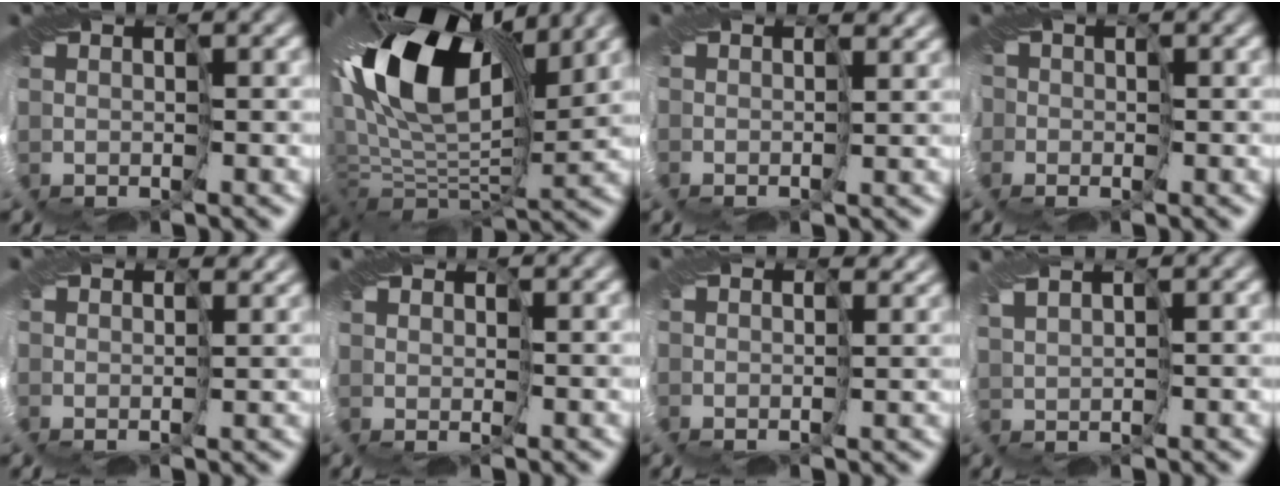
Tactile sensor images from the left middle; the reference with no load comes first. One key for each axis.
{"total": 15.8, "fx": 3.9, "fy": 8.9, "fz": 12.4, "tx": -0.257, "ty": 0.025, "tz": 0.054}
{"total": 2.3, "fx": 2.0, "fy": 1.0, "fz": 0.7, "tx": -0.014, "ty": 0.004, "tz": 0.026}
{"total": 2.3, "fx": -0.2, "fy": 2.2, "fz": 0.7, "tx": -0.009, "ty": -0.001, "tz": -0.008}
{"total": 2.4, "fx": 2.1, "fy": 1.0, "fz": 0.4, "tx": -0.011, "ty": 0.003, "tz": 0.028}
{"total": 0.8, "fx": 0.3, "fy": 0.7, "fz": 0.1, "tx": -0.001, "ty": -0.001, "tz": 0.003}
{"total": 2.5, "fx": 1.8, "fy": 1.5, "fz": 0.9, "tx": -0.022, "ty": 0.007, "tz": 0.024}
{"total": 1.7, "fx": 1.1, "fy": 0.4, "fz": 1.2, "tx": -0.034, "ty": 0.008, "tz": 0.022}